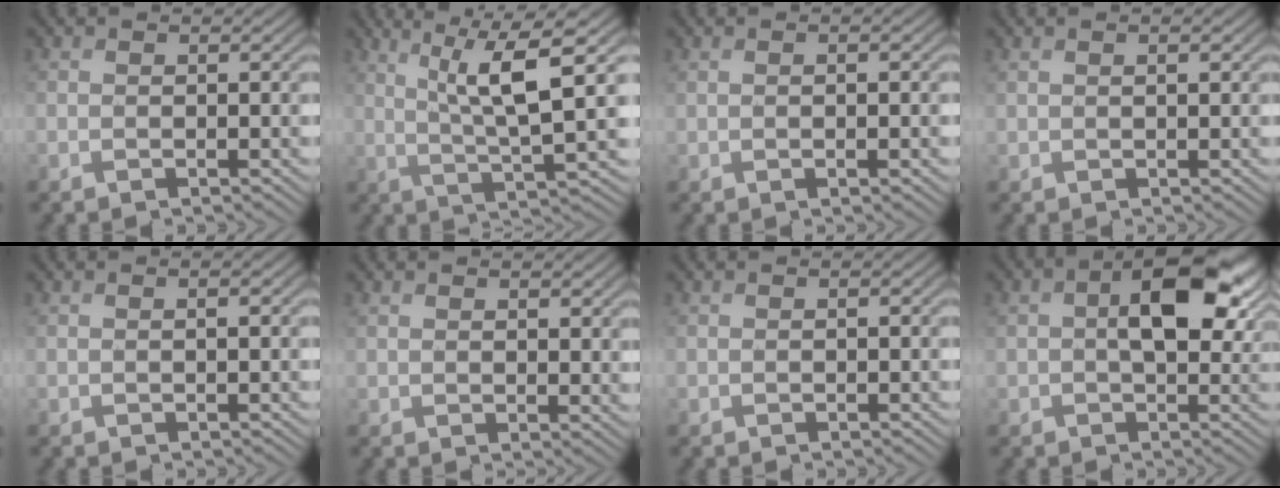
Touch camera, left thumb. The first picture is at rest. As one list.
[{"total": 8.9, "force": [3.0, 1.4, 8.3], "torque": [-0.152, 0.014, 0.055]}, {"total": 1.7, "force": [0.0, 0.3, 1.7], "torque": [-0.031, 0.000, 0.002]}, {"total": 1.2, "force": [0.7, 0.3, 0.8], "torque": [-0.019, 0.002, 0.017]}, {"total": 1.1, "force": [0.5, 0.2, 1.0], "torque": [-0.018, 0.004, 0.008]}, {"total": 2.8, "force": [1.9, 1.3, 1.6], "torque": [-0.035, -0.001, 0.042]}, {"total": 0.6, "force": [0.4, 0.1, 0.4], "torque": [-0.006, 0.003, 0.007]}, {"total": 9.6, "force": [2.5, 5.2, 7.7], "torque": [-0.129, 0.004, 0.037]}]